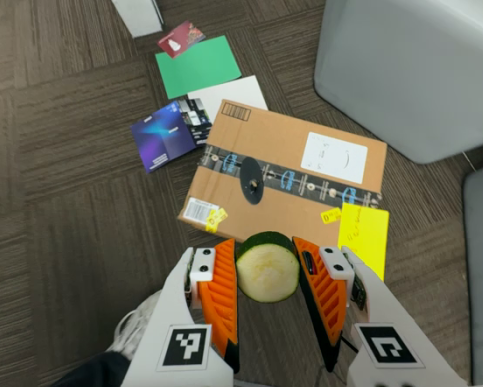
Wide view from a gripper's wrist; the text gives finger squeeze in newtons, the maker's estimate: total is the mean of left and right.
{"total": 10.4, "left": 10.9, "right": 10.0}